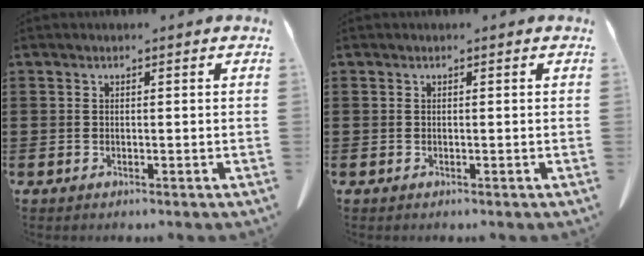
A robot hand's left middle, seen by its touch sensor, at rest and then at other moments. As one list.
[{"total": 0.0}]